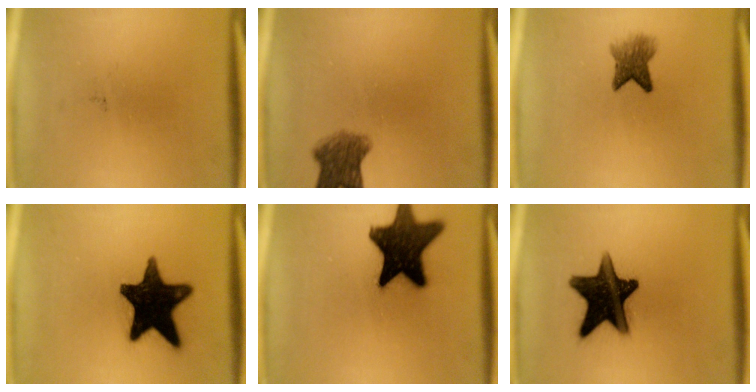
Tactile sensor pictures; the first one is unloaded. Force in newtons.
{"total": 5.8}
{"total": 4.2}
{"total": 17.7}
{"total": 16.8}
{"total": 16.3}